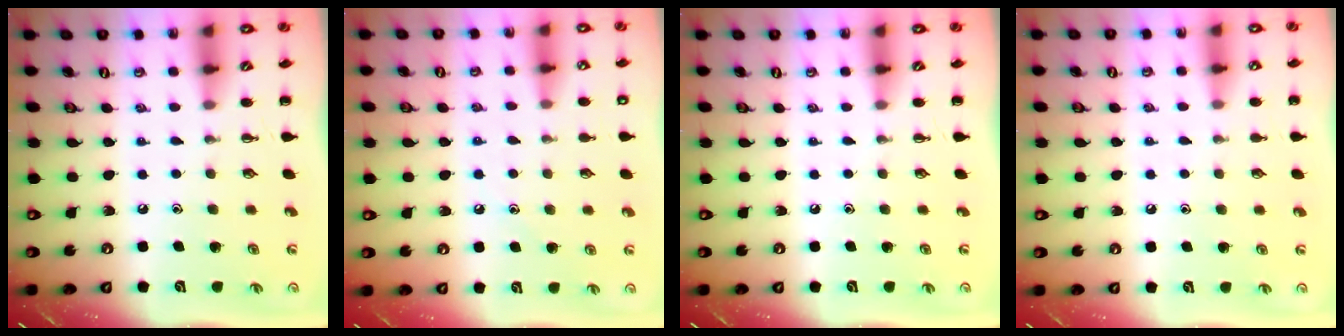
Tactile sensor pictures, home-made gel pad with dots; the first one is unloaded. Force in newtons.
{"total": 9.4, "press": 9.2, "slide": 2.0}
{"total": 0.0}
{"total": 4.4, "press": 4.2, "slide": 1.5}